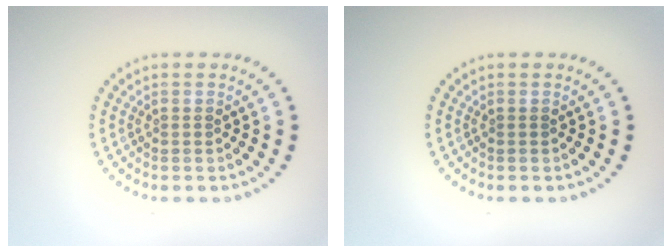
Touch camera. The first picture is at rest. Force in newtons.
{"total": 0.0}